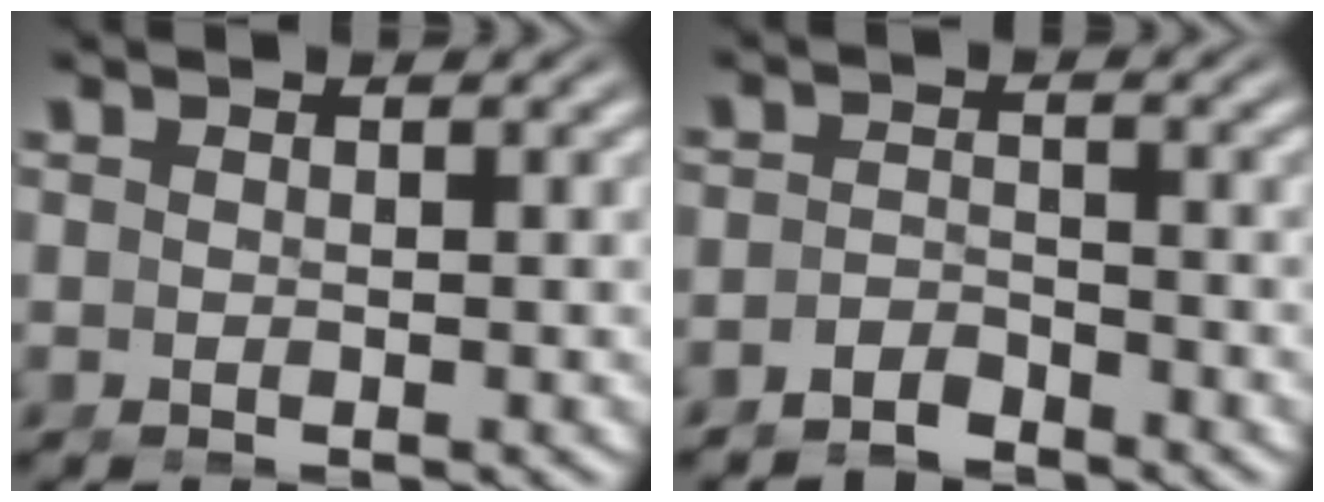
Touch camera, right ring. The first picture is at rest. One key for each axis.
{"total": 2.9, "fx": -2.7, "fy": 0.7, "fz": 0.4, "tx": -0.008, "ty": -0.015, "tz": -0.044}